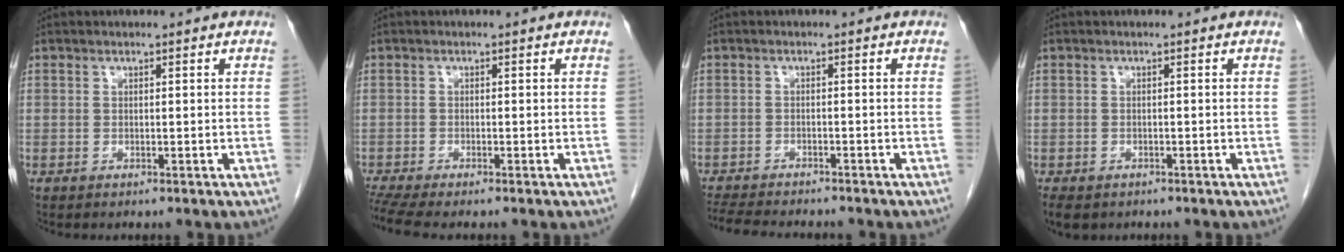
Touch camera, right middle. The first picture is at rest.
{"total": 5.9, "force": [-5.2, 0.4, 2.8], "torque": [-0.051, -0.011, -0.085]}
{"total": 9.5, "force": [-8.6, 1.7, 3.7], "torque": [-0.064, -0.010, -0.126]}
{"total": 8.3, "force": [-5.3, 5.3, 3.5], "torque": [-0.090, -0.015, -0.067]}